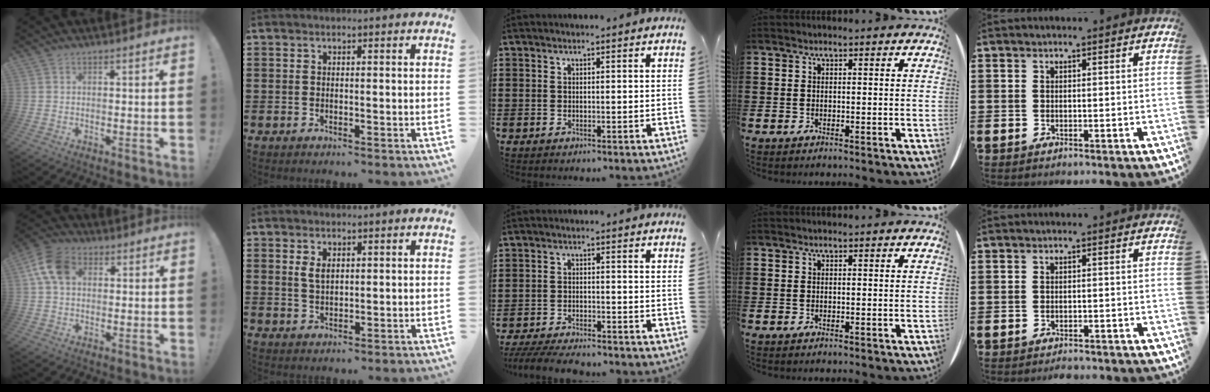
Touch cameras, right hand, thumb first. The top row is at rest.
{"thumb": {"total": 11.0, "force": [2.9, 7.7, 7.3], "torque": [-0.135, 0.012, 0.058]}, "index": {"total": 2.4, "force": [1.0, 1.3, 1.8], "torque": [-0.040, 0.004, 0.017]}, "middle": {"total": 4.3, "force": [-4.1, 0.3, 1.2], "torque": [-0.032, -0.008, -0.085]}, "little": {"total": 1.1, "force": [-1.1, 0.1, 0.1], "torque": [-0.005, 0.001, -0.022]}}